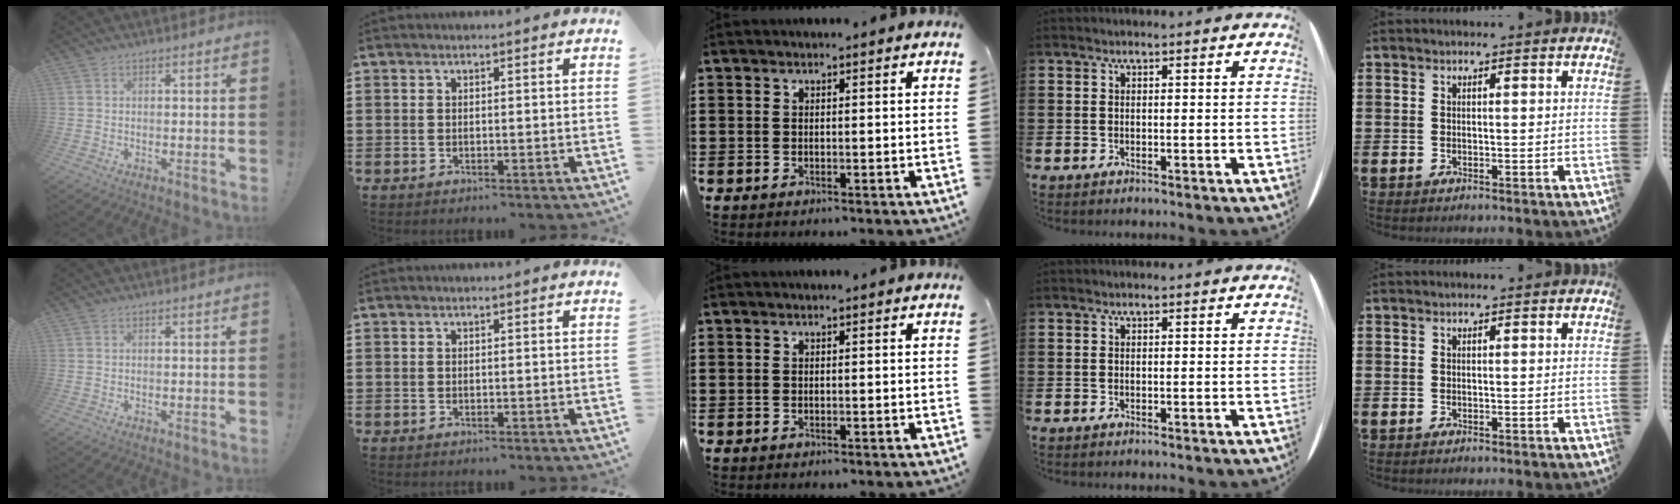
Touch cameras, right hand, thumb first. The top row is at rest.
{}